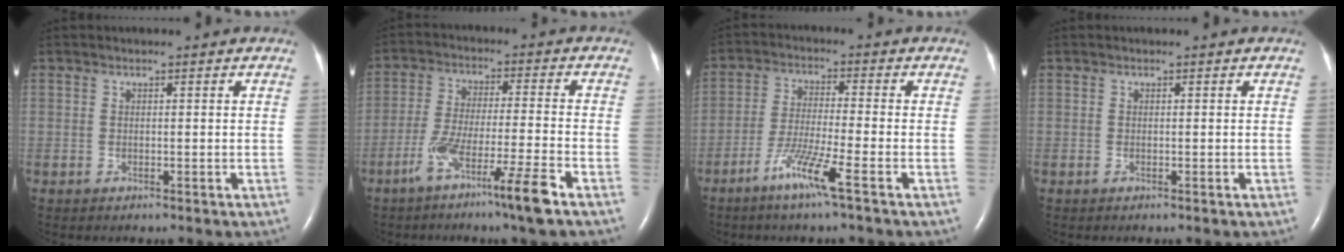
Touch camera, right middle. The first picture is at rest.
{"total": 9.9, "force": [-6.1, -0.9, 7.8], "torque": [-0.144, -0.018, -0.114]}
{"total": 7.1, "force": [-4.1, -0.9, 5.7], "torque": [-0.114, -0.017, -0.084]}
{"total": 0.0}